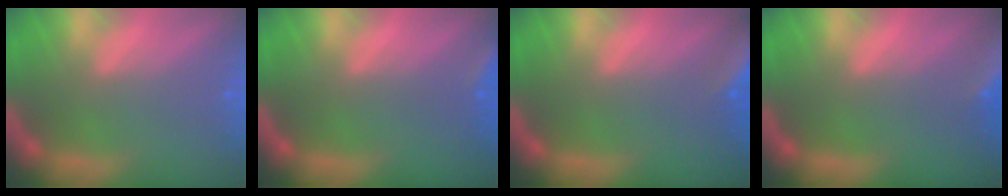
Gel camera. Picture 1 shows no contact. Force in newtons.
{"total": 1.9}
{"total": 6.0}
{"total": 10.0}